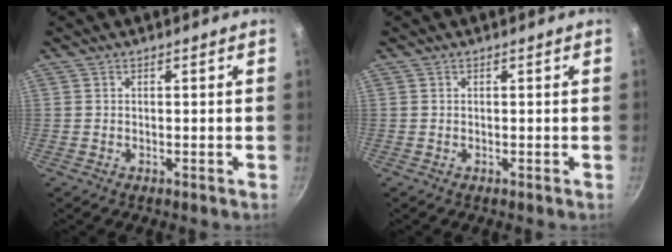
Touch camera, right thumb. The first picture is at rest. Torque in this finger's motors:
{"motor_torque": [-0.21, -0.05, 0.00, 0.00, 0.03]}